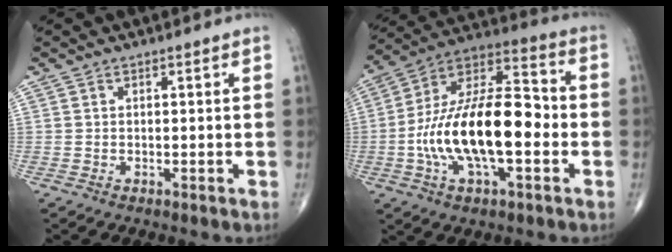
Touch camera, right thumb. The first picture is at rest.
{"total": 22.1, "force": [-3.5, 9.8, 19.5], "torque": [-0.343, 0.039, -0.064]}